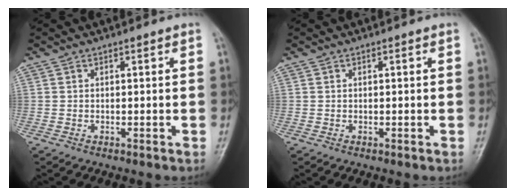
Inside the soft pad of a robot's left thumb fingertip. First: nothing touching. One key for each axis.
{"total": 0.0}